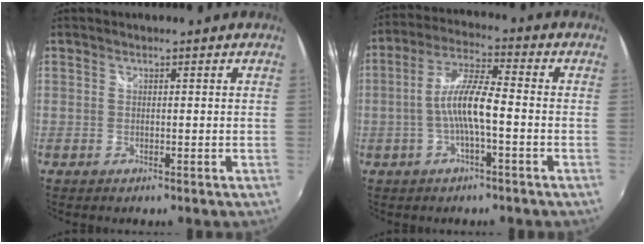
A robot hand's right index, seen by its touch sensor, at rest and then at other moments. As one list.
[{"total": 8.4, "force": [-2.1, 1.2, 8.0], "torque": [-0.170, 0.010, -0.038]}]